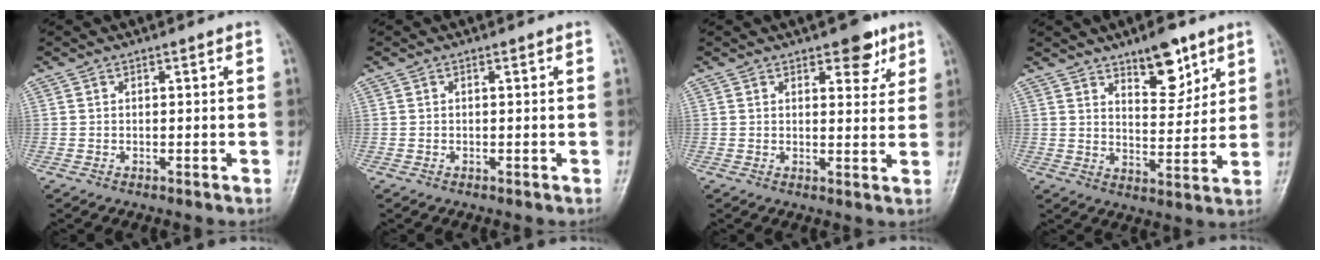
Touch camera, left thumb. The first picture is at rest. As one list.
[{"total": 0.0}, {"total": 5.6, "force": [3.4, 2.7, 3.5], "torque": [-0.018, -0.016, 0.042]}, {"total": 9.5, "force": [6.2, 4.1, 6.0], "torque": [-0.060, -0.043, 0.098]}]